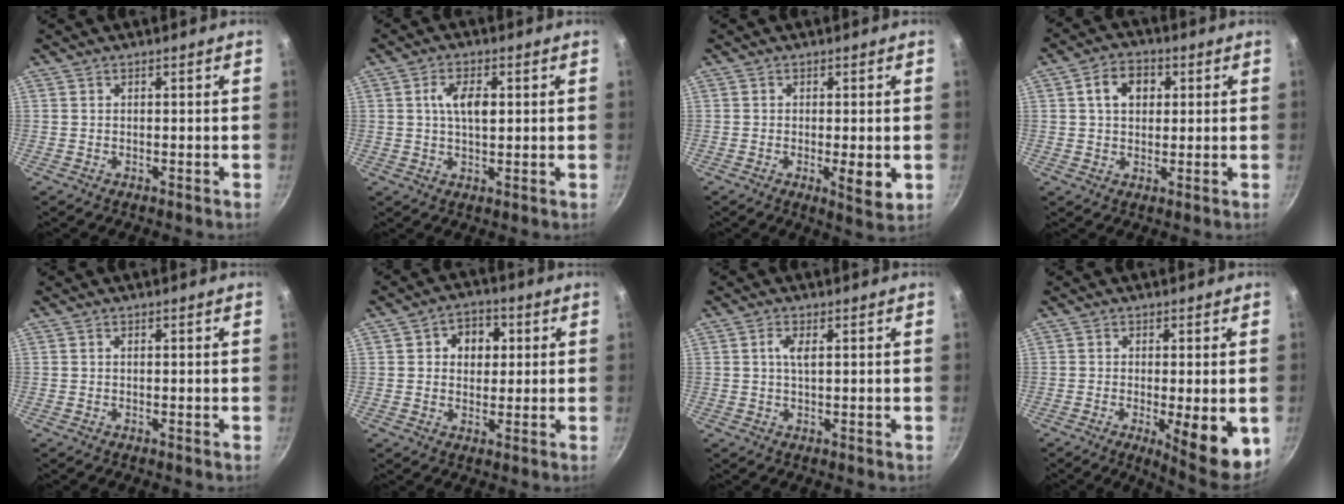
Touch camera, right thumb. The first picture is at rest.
{"total": 5.7, "force": [1.1, 2.8, 4.8], "torque": [-0.081, 0.004, 0.015]}
{"total": 5.2, "force": [-1.0, 1.5, 4.9], "torque": [-0.073, -0.012, -0.012]}
{"total": 7.0, "force": [1.8, 5.2, 4.3], "torque": [-0.049, 0.008, 0.023]}
{"total": 0.0}
{"total": 6.9, "force": [1.6, 5.5, 3.7], "torque": [-0.020, 0.002, 0.016]}
{"total": 2.5, "force": [0.7, 0.8, 2.2], "torque": [-0.044, 0.002, 0.012]}
{"total": 10.3, "force": [-2.4, 2.6, 9.7], "torque": [-0.120, -0.010, -0.025]}